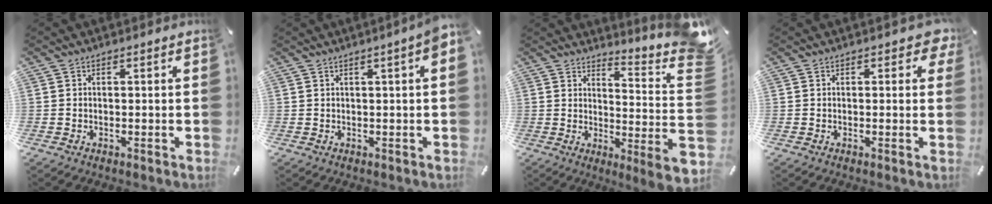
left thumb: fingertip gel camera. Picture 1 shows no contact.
{"total": 3.5, "force": [1.1, 0.2, 3.3], "torque": [-0.054, -0.004, 0.017]}
{"total": 11.6, "force": [3.8, -1.4, 10.9], "torque": [-0.148, -0.089, 0.044]}
{"total": 2.8, "force": [1.1, 1.7, 1.9], "torque": [-0.017, -0.001, 0.014]}